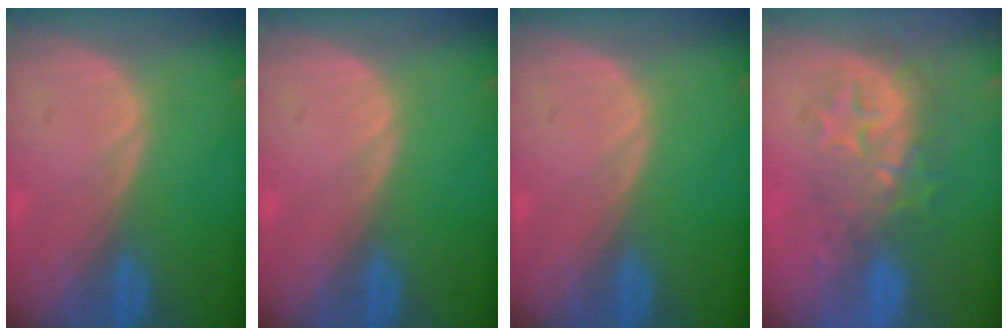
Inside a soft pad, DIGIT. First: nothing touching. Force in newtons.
{"total": 0.0}
{"total": 0.0}
{"total": 9.3, "press": 8.1, "slide": 4.6}